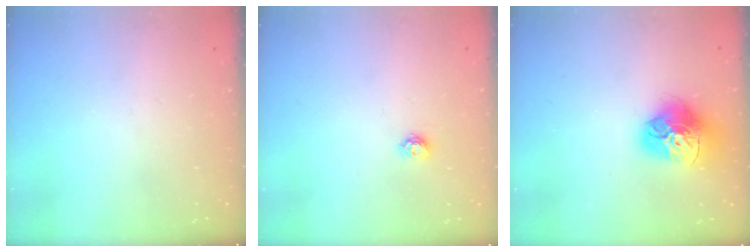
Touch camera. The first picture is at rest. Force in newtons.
{"total": 4.6, "press": 4.6, "slide": 0.5}
{"total": 16.9, "press": 16.8, "slide": 1.7}